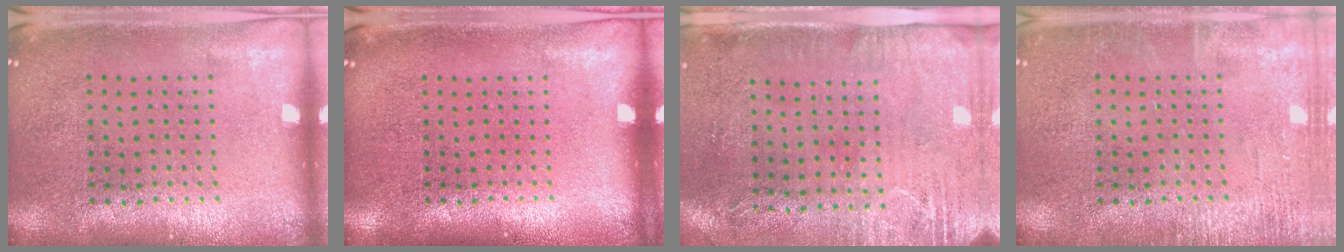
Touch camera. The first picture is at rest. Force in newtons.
{"total": 0.0}
{"total": 2.9, "press": 2.4, "slide": 1.7}
{"total": 2.2, "press": 2.2, "slide": 0.3}